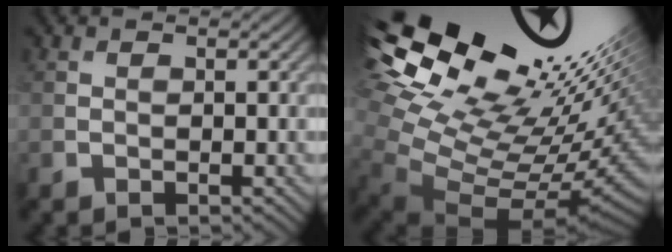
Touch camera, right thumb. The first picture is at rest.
{"total": 18.2, "force": [7.8, 9.8, 13.2], "torque": [-0.242, 0.020, 0.170]}